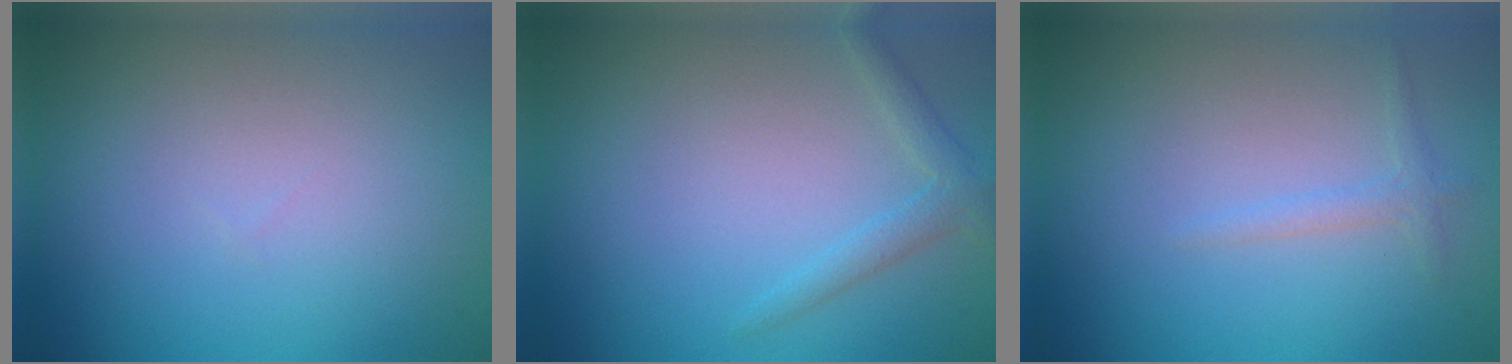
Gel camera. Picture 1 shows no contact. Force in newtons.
{"total": 1.7, "press": 1.7, "slide": 0.1}
{"total": 1.1, "press": 1.1, "slide": 0.1}